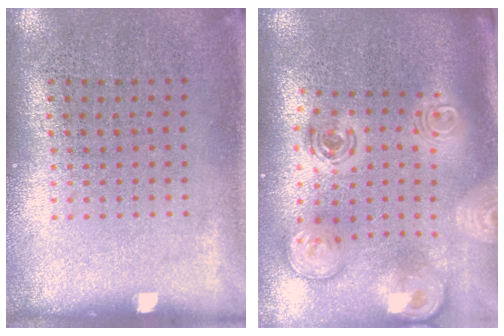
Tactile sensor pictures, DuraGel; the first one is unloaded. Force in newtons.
{"total": 2.8, "press": 2.0, "slide": 2.0}